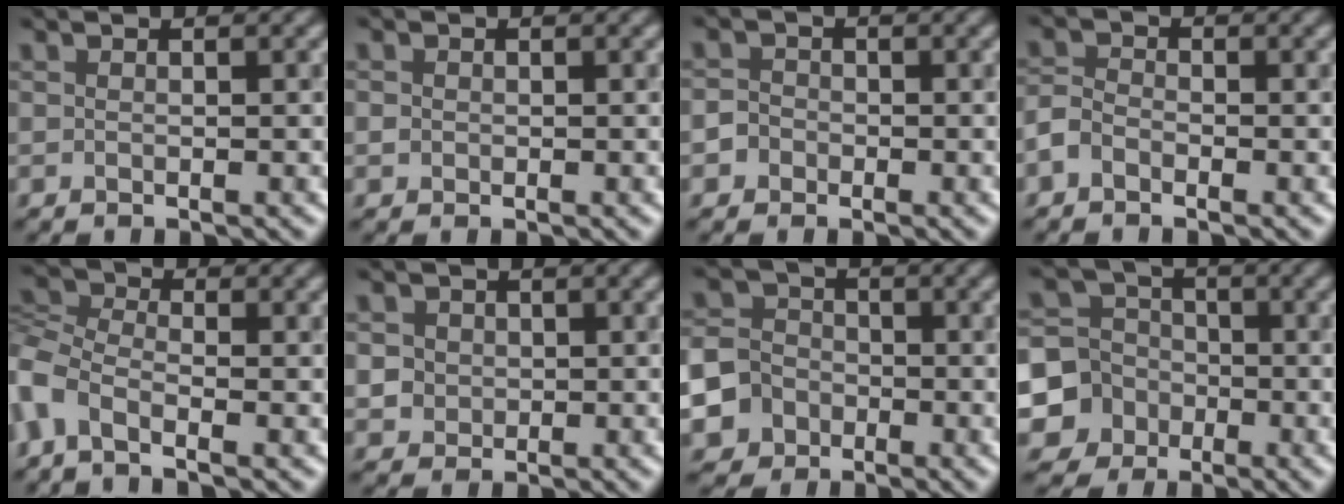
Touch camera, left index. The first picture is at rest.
{"total": 0.6, "force": [-0.3, 0.5, -0.3], "torque": [0.007, 0.000, -0.005]}
{"total": 1.5, "force": [-1.0, 1.0, -0.3], "torque": [0.020, 0.001, -0.021]}
{"total": 1.8, "force": [-1.6, 0.8, 0.3], "torque": [-0.004, 0.004, -0.038]}
{"total": 4.2, "force": [-2.6, 2.0, 2.6], "torque": [-0.062, 0.001, -0.069]}
{"total": 2.1, "force": [-0.1, 2.1, 0.1], "torque": [0.007, 0.006, 0.002]}
{"total": 7.4, "force": [-4.4, 5.9, 0.9], "torque": [-0.017, -0.022, -0.094]}
{"total": 6.5, "force": [-2.9, 5.8, 0.4], "torque": [0.001, -0.004, -0.077]}